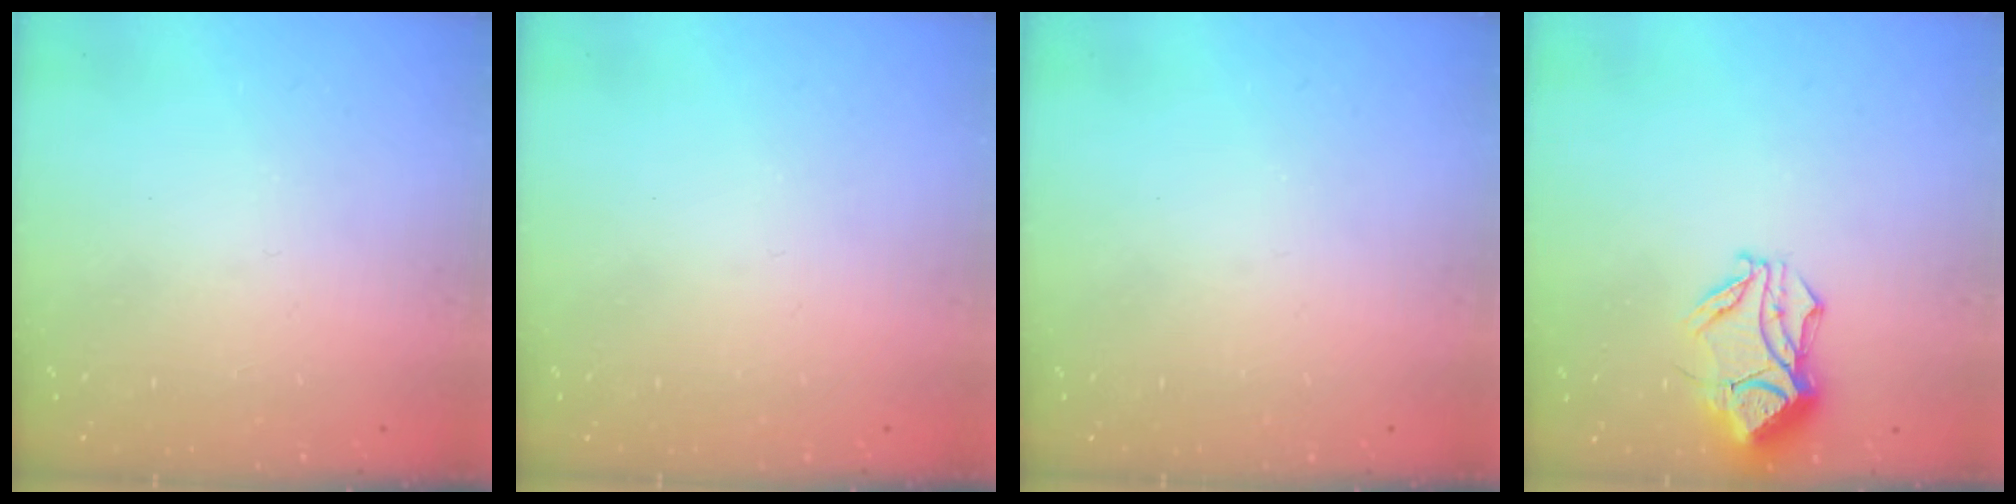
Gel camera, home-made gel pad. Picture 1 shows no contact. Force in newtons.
{"total": 0.0}
{"total": 0.0}
{"total": 13.4, "press": 13.4, "slide": 0.3}